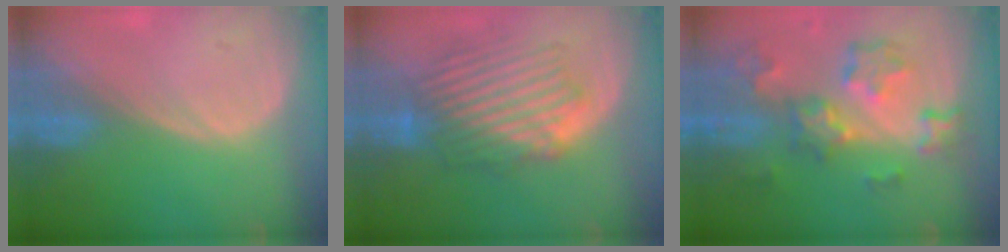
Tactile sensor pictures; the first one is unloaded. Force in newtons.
{"total": 8.5, "press": 8.3, "slide": 1.9}
{"total": 9.2, "press": 8.1, "slide": 4.5}